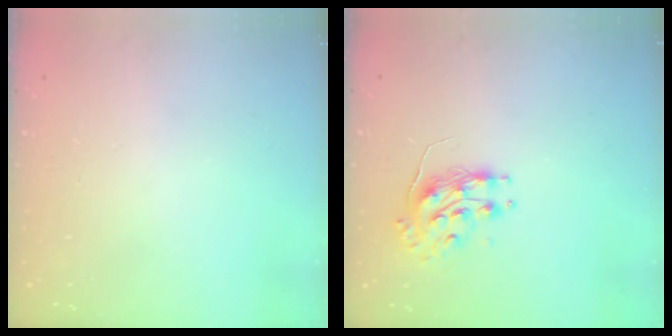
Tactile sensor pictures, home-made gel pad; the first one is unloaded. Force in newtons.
{"total": 8.6, "press": 8.6, "slide": 0.3}